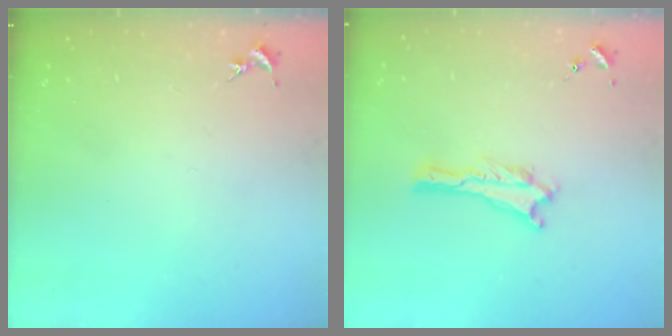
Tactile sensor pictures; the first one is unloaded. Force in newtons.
{"total": 0.0}